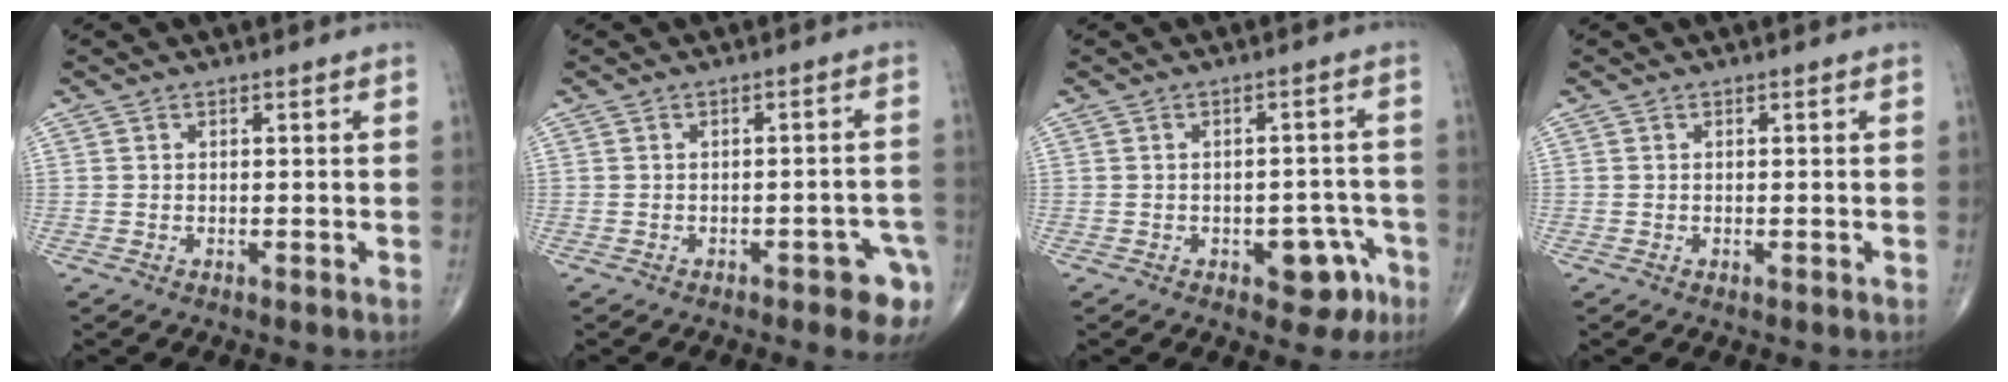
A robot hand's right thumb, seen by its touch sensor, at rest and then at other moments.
{"total": 7.0, "force": [-3.8, 2.6, 5.3], "torque": [-0.042, 0.022, -0.045]}
{"total": 6.8, "force": [-3.3, 3.8, 4.6], "torque": [-0.025, 0.028, -0.035]}
{"total": 0.0}